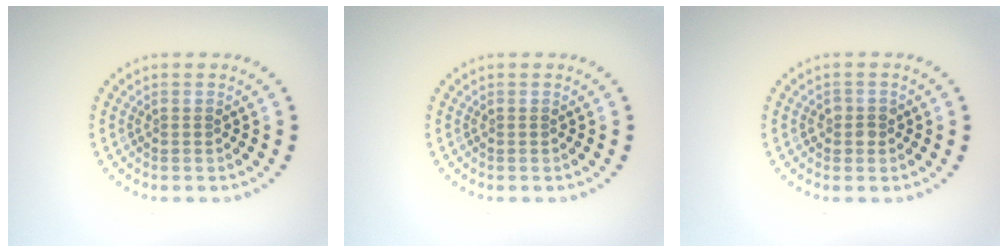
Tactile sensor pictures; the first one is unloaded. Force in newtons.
{"total": 0.0}
{"total": 1.3, "press": 1.2, "slide": 0.5}